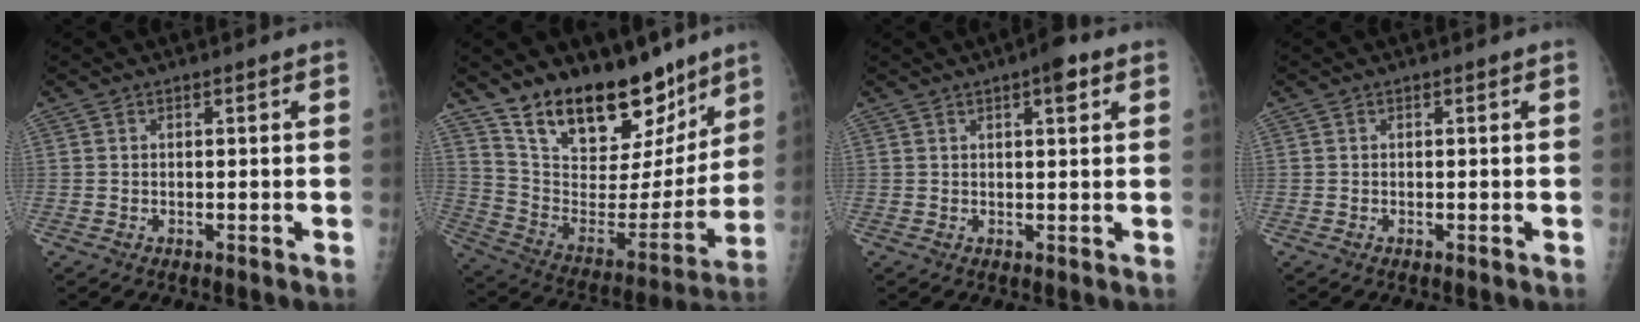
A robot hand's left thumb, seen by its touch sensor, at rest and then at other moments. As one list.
[{"total": 23.9, "force": [17.6, 10.9, 11.9], "torque": [-0.144, -0.091, 0.293]}, {"total": 4.0, "force": [2.1, 1.2, 3.2], "torque": [-0.039, -0.004, 0.024]}, {"total": 0.0}]